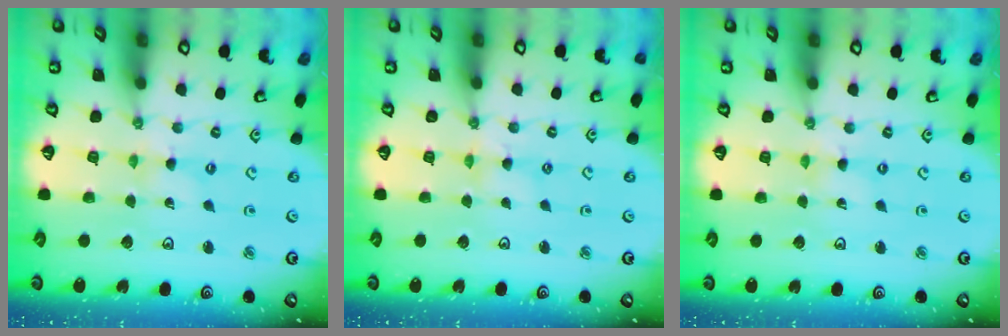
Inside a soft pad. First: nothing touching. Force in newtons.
{"total": 1.5, "press": 1.4, "slide": 0.3}
{"total": 0.0}